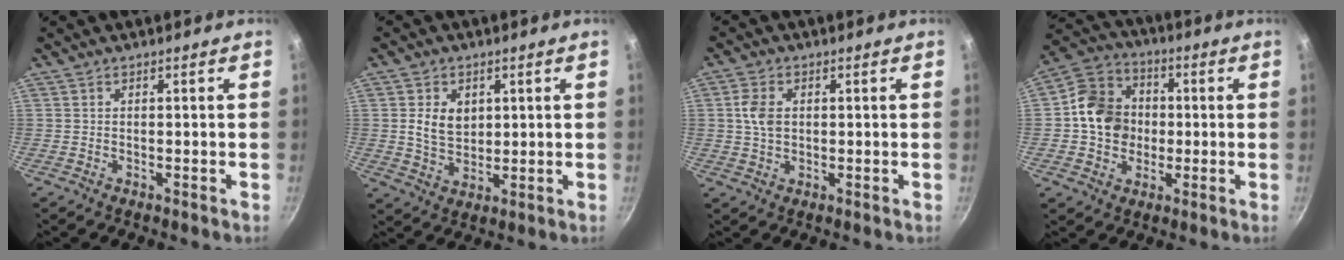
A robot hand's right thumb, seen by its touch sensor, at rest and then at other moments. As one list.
[{"total": 6.6, "force": [1.5, 4.8, 4.3], "torque": [-0.060, -0.014, 0.031]}, {"total": 4.9, "force": [0.6, 3.4, 3.4], "torque": [-0.061, 0.004, 0.008]}, {"total": 12.3, "force": [-0.2, 10.6, 6.2], "torque": [-0.078, 0.020, -0.020]}]